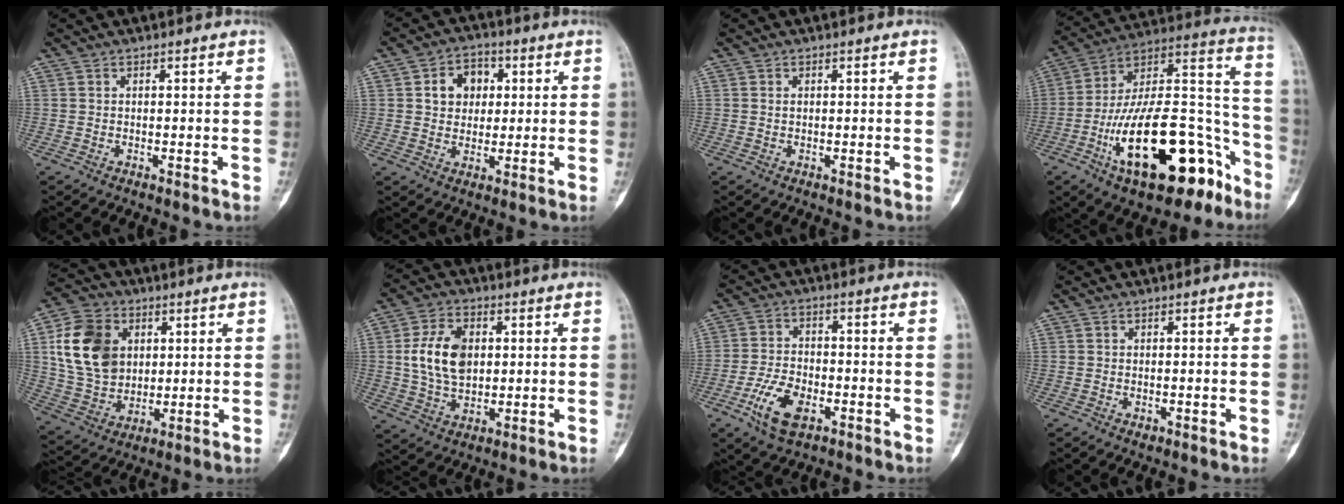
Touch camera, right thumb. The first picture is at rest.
{"total": 7.6, "force": [1.7, 6.1, 4.2], "torque": [-0.029, 0.004, 0.023]}
{"total": 0.7, "force": [0.2, 0.4, 0.5], "torque": [-0.010, 0.003, 0.005]}
{"total": 29.4, "force": [-14.0, 12.6, 22.6], "torque": [-0.329, 0.094, -0.219]}
{"total": 16.3, "force": [4.0, 12.4, 9.7], "torque": [-0.157, -0.003, 0.079]}
{"total": 11.4, "force": [1.7, 7.5, 8.4], "torque": [-0.141, -0.003, 0.036]}
{"total": 9.1, "force": [-4.1, 4.9, 6.4], "torque": [-0.123, 0.014, -0.075]}
{"total": 0.6, "force": [-0.2, 0.5, 0.3], "torque": [-0.003, 0.000, -0.001]}